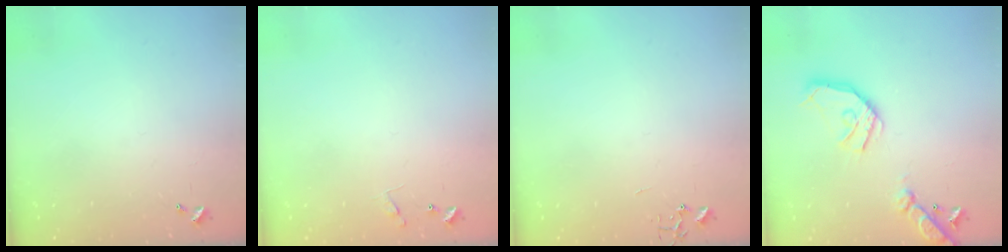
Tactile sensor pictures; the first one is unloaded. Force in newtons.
{"total": 7.7, "press": 7.7, "slide": 0.3}
{"total": 0.0}
{"total": 17.3, "press": 17.0, "slide": 2.8}